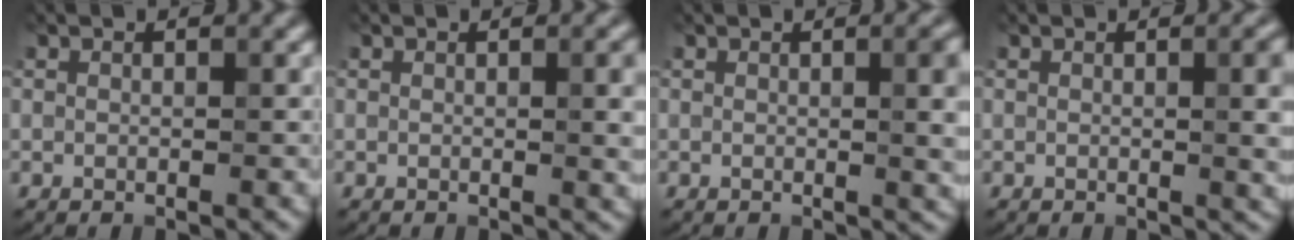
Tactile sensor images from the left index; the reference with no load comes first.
{"total": 3.4, "force": [0.3, 1.1, 3.3], "torque": [-0.031, 0.005, 0.001]}
{"total": 4.9, "force": [0.5, 1.8, 4.6], "torque": [-0.039, 0.008, 0.007]}
{"total": 4.4, "force": [0.4, 1.5, 4.2], "torque": [-0.039, 0.007, 0.003]}